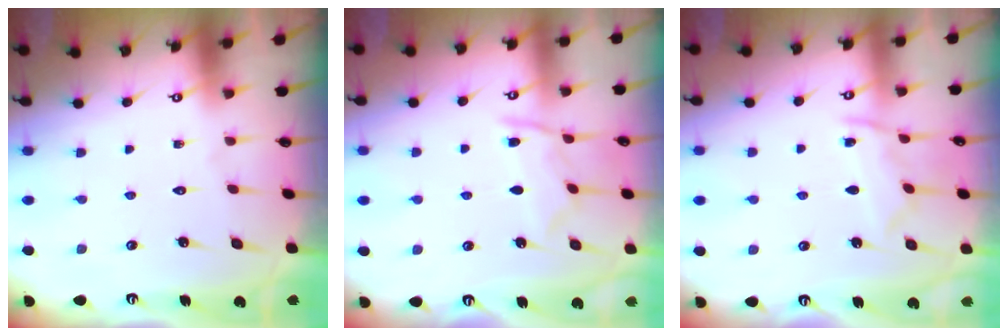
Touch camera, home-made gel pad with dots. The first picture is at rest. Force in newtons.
{"total": 9.5, "press": 9.4, "slide": 0.9}
{"total": 8.7, "press": 8.6, "slide": 0.9}